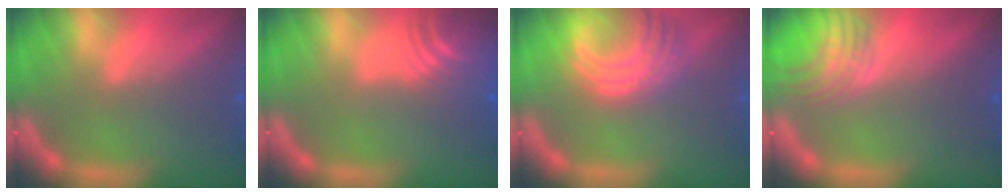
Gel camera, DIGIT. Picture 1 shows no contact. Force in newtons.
{"total": 9.1}
{"total": 7.0}
{"total": 5.0}